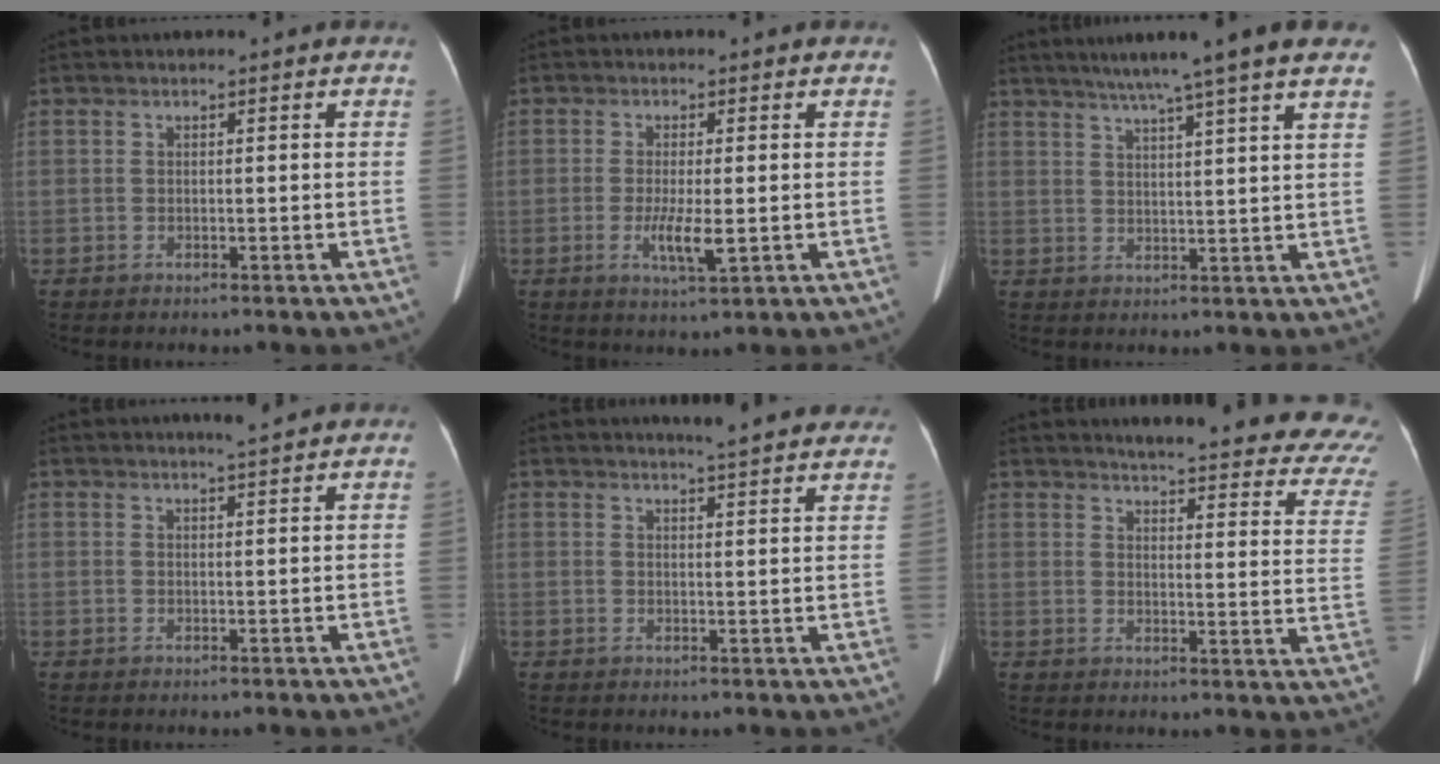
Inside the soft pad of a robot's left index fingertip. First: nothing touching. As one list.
[{"total": 4.4, "force": [-0.8, 0.7, 4.2], "torque": [-0.084, -0.009, -0.011]}, {"total": 12.4, "force": [9.9, -1.1, 7.4], "torque": [-0.116, 0.024, 0.123]}, {"total": 2.2, "force": [1.9, -0.2, 1.0], "torque": [-0.016, 0.000, 0.031]}, {"total": 9.7, "force": [8.8, 0.9, 3.8], "torque": [-0.040, 0.001, 0.091]}, {"total": 20.3, "force": [17.4, 3.3, 9.8], "torque": [-0.103, -0.047, 0.175]}]